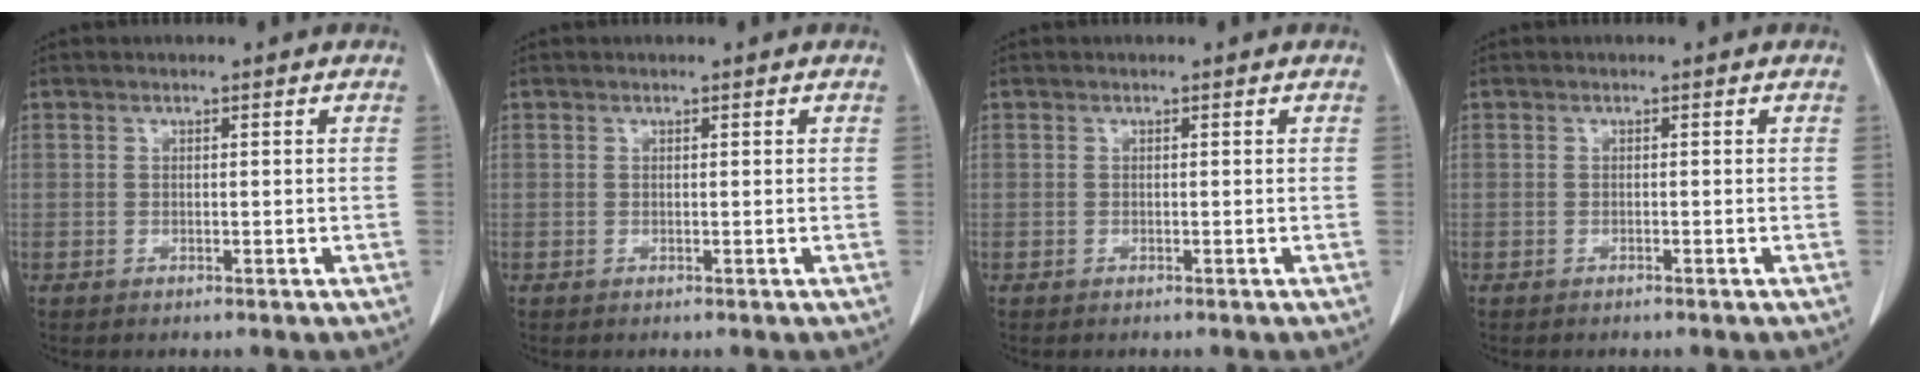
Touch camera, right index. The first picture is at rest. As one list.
[{"total": 0.0}, {"total": 0.0}, {"total": 0.0}]